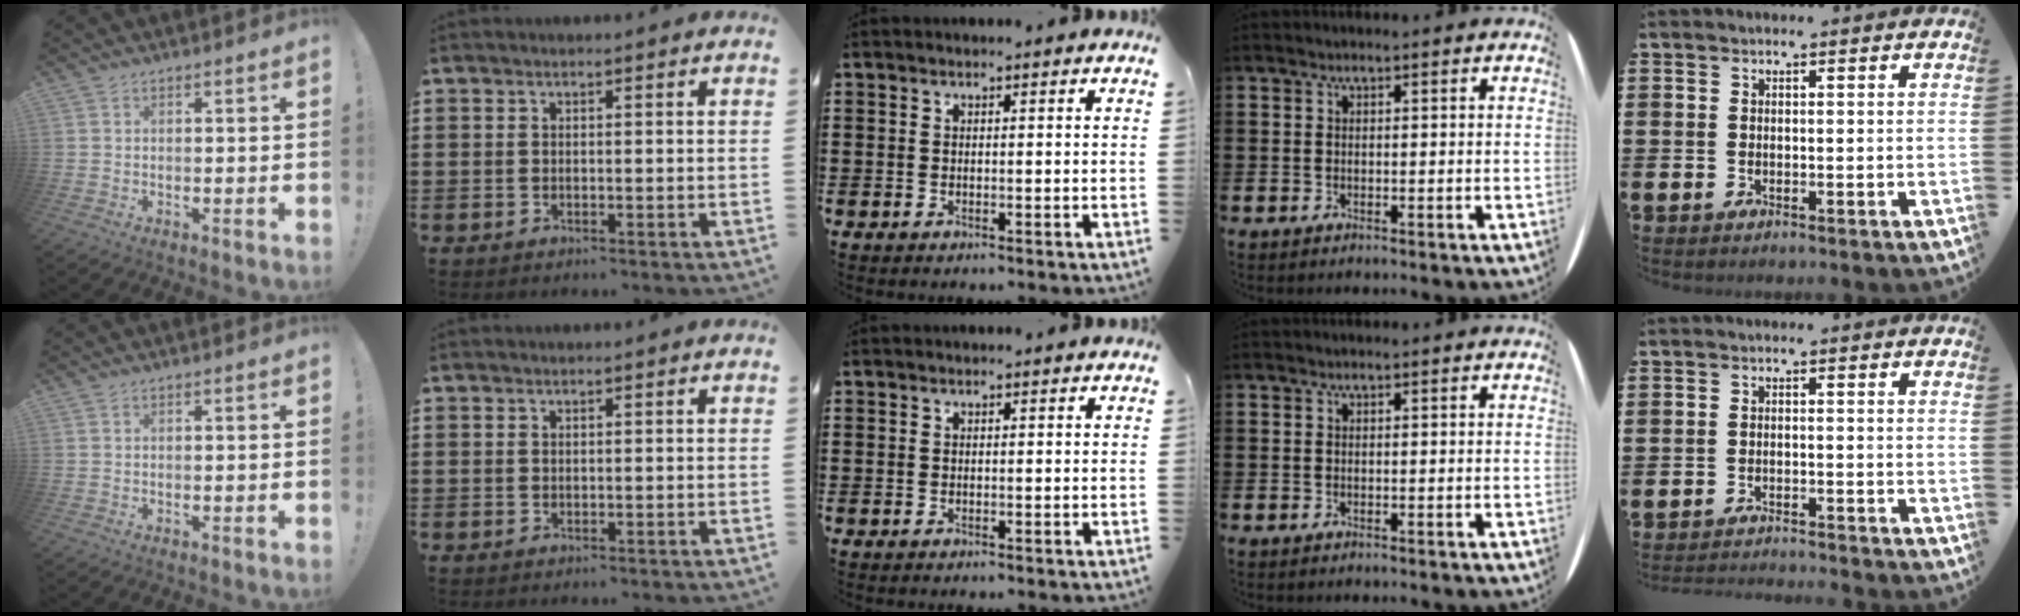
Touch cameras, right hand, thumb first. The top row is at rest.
{"little": {"total": 1.5, "force": [-1.5, -0.2, 0.0], "torque": [-0.001, 0.004, -0.031]}}